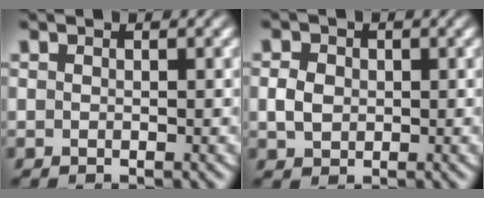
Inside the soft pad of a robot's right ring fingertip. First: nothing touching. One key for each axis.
{"total": 2.2, "fx": -0.1, "fy": 1.8, "fz": 1.2, "tx": -0.021, "ty": -0.004, "tz": 0.005}